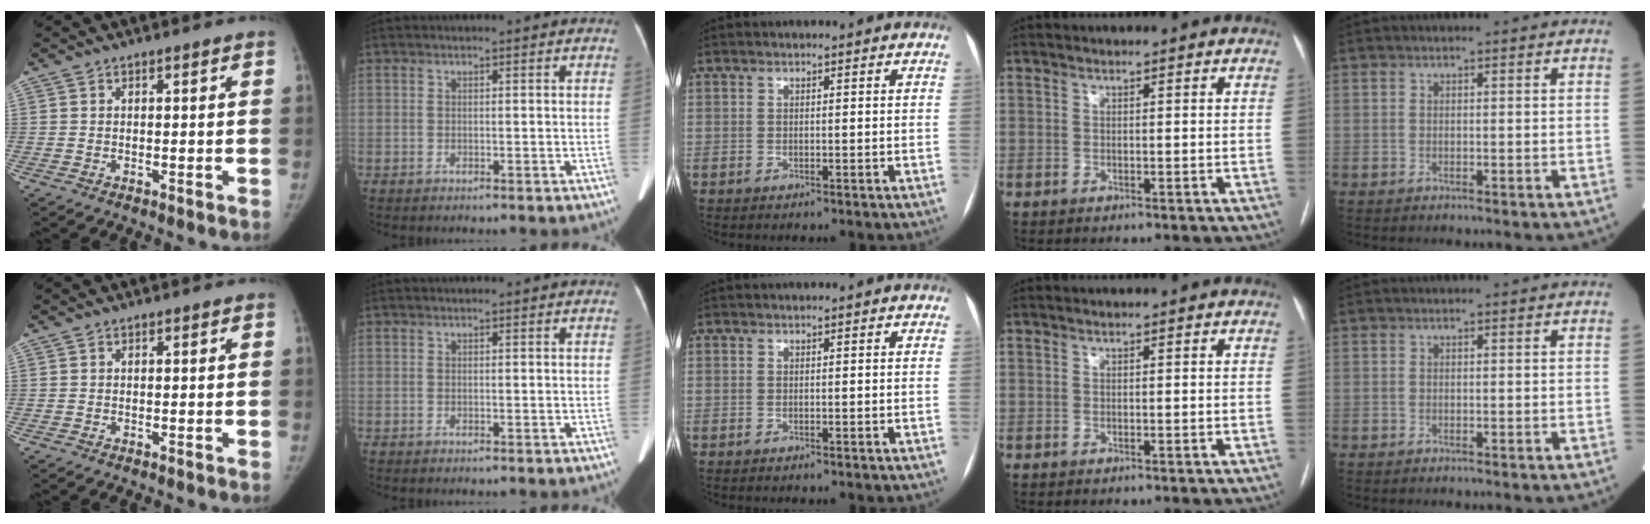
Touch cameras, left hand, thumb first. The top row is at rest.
{}